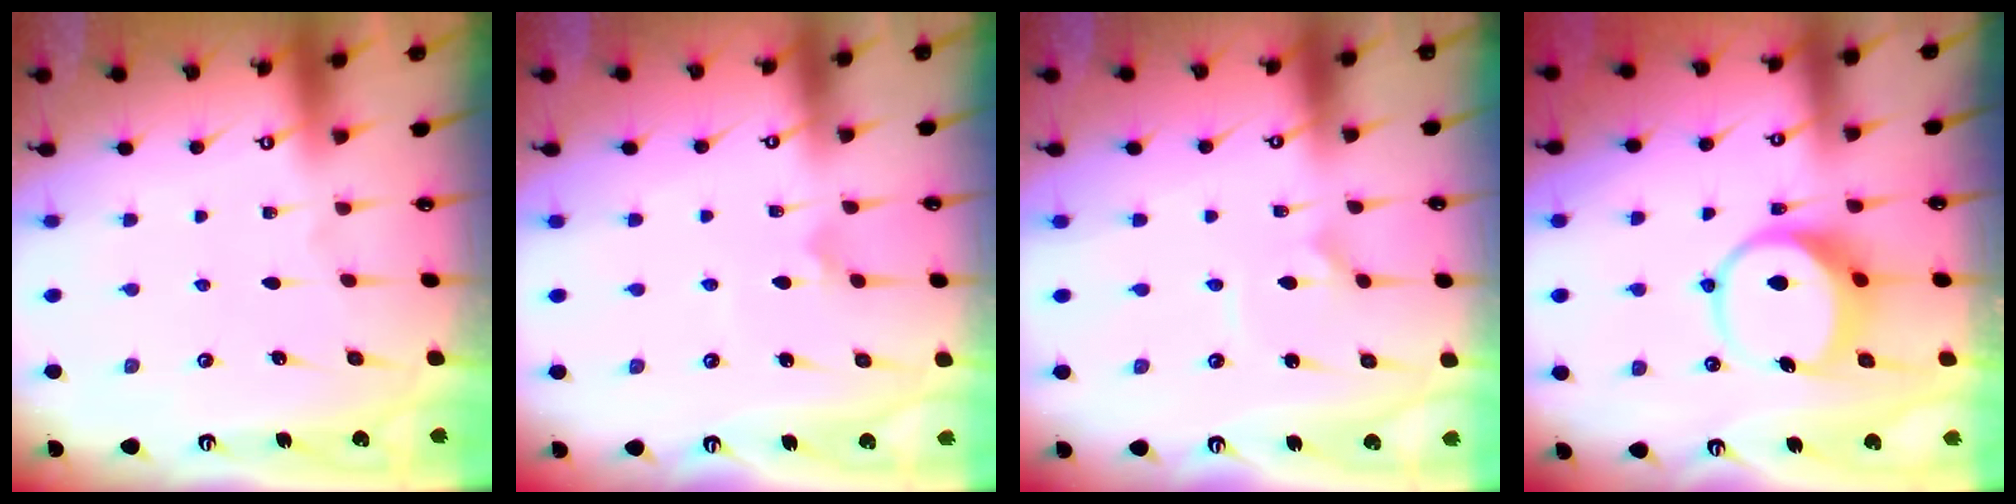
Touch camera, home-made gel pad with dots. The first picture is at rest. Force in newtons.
{"total": 2.7, "press": 2.6, "slide": 0.5}
{"total": 2.9, "press": 2.9, "slide": 0.4}
{"total": 8.5, "press": 8.4, "slide": 1.1}